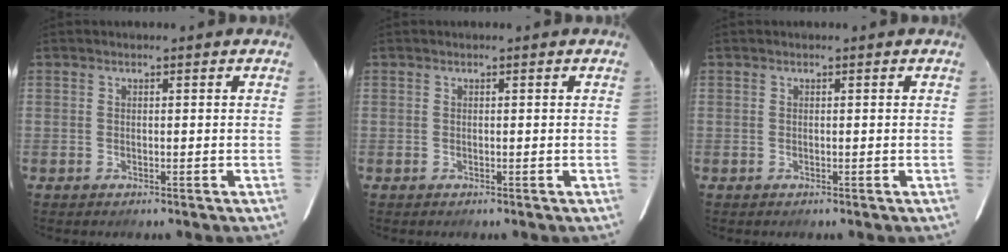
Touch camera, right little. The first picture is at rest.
{"total": 0.0}
{"total": 0.0}